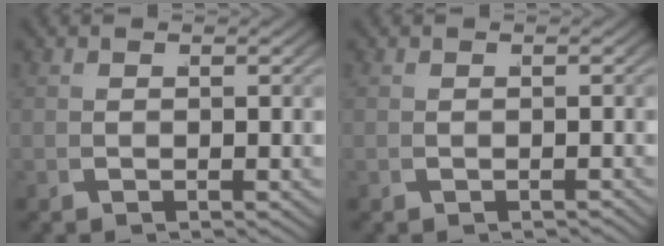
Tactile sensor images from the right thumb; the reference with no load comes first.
{"total": 0.7, "force": [-0.6, 0.1, 0.2], "torque": [-0.004, -0.001, -0.008]}